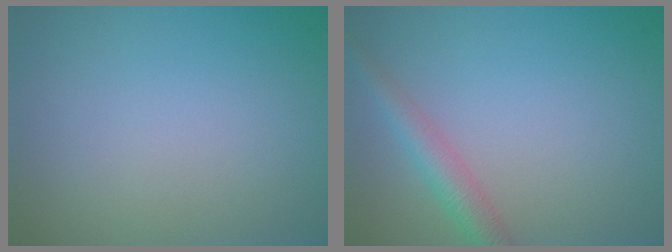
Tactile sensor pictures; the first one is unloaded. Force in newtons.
{"total": 2.9, "press": 2.9, "slide": 0.2}